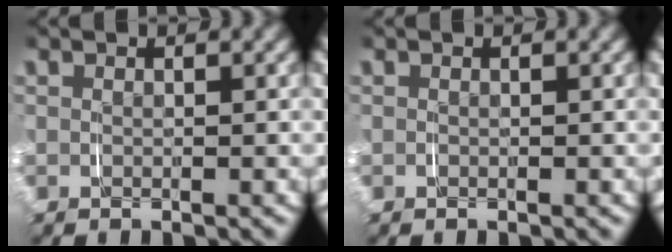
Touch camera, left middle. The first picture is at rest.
{"total": 0.0}